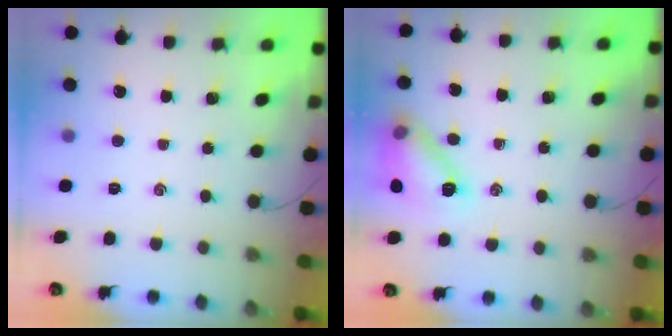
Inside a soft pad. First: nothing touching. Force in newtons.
{"total": 12.5, "press": 12.5, "slide": 0.5}